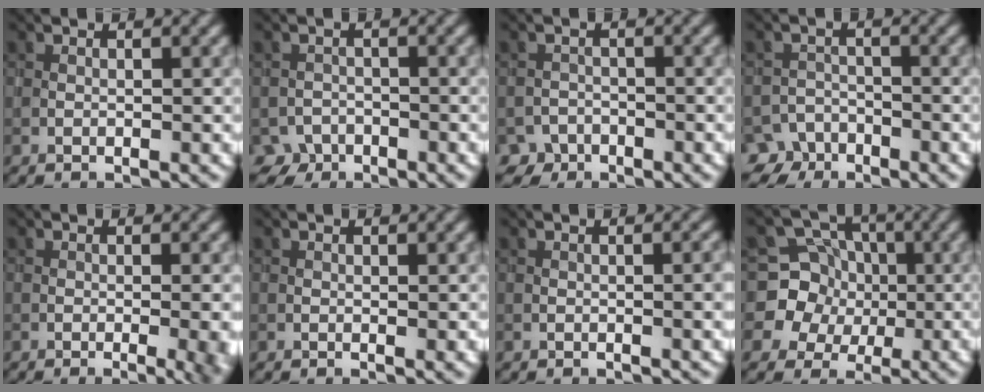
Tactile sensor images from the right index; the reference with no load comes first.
{"total": 3.3, "force": [-2.6, 2.0, 0.0], "torque": [0.016, 0.001, -0.040]}
{"total": 3.1, "force": [-2.4, 1.9, -0.1], "torque": [0.017, 0.002, -0.037]}
{"total": 4.7, "force": [-3.7, 2.8, 0.5], "torque": [0.004, -0.006, -0.056]}
{"total": 5.4, "force": [-1.6, 2.2, 4.7], "torque": [-0.042, -0.009, -0.007]}
{"total": 0.6, "force": [0.2, 0.3, 0.5], "torque": [-0.006, -0.005, 0.003]}
{"total": 1.6, "force": [-0.2, 0.6, 1.4], "torque": [-0.020, -0.007, -0.001]}
{"total": 6.5, "force": [-0.1, 6.3, 1.5], "torque": [-0.013, 0.026, -0.030]}